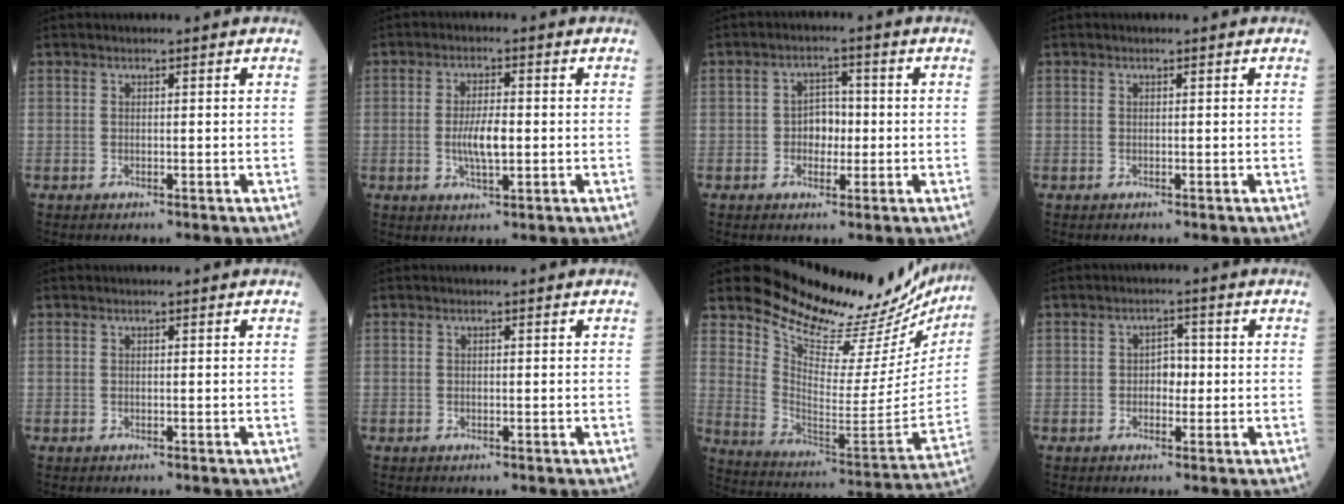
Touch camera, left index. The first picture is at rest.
{"total": 4.8, "force": [-1.3, 1.3, 4.4], "torque": [-0.087, -0.007, -0.027]}
{"total": 3.8, "force": [-1.3, 2.7, 2.4], "torque": [-0.031, 0.008, -0.029]}
{"total": 0.0}
{"total": 0.0}
{"total": 0.8, "force": [-0.8, 0.1, -0.2], "torque": [0.007, -0.003, -0.018]}
{"total": 25.7, "force": [23.4, 6.5, 8.4], "torque": [-0.127, -0.101, 0.305]}
{"total": 2.6, "force": [-1.0, 1.7, 1.7], "torque": [-0.015, 0.004, -0.024]}